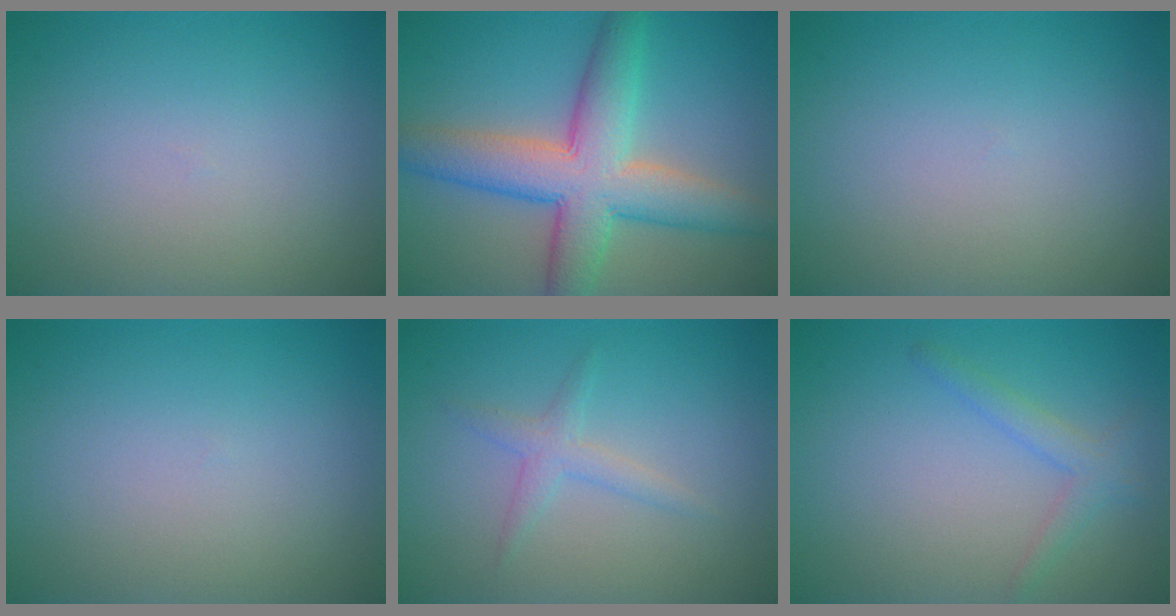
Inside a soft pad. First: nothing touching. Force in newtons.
{"total": 8.3, "press": 8.3, "slide": 0.2}
{"total": 0.0}
{"total": 0.0}
{"total": 1.8, "press": 1.8, "slide": 0.1}
{"total": 1.8, "press": 1.8, "slide": 0.0}